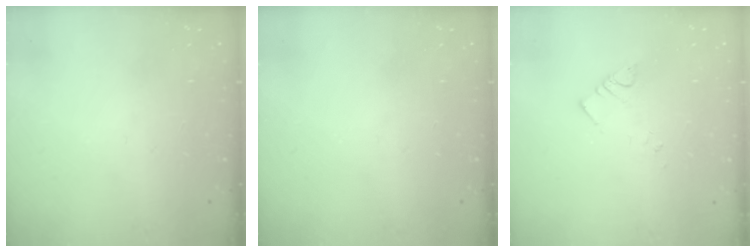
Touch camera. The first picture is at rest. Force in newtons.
{"total": 0.0}
{"total": 2.5, "press": 2.5, "slide": 0.3}